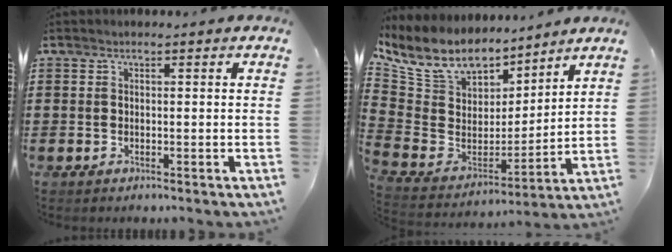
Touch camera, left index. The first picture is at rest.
{"total": 9.6, "force": [8.2, 4.2, 2.5], "torque": [-0.097, -0.056, 0.153]}